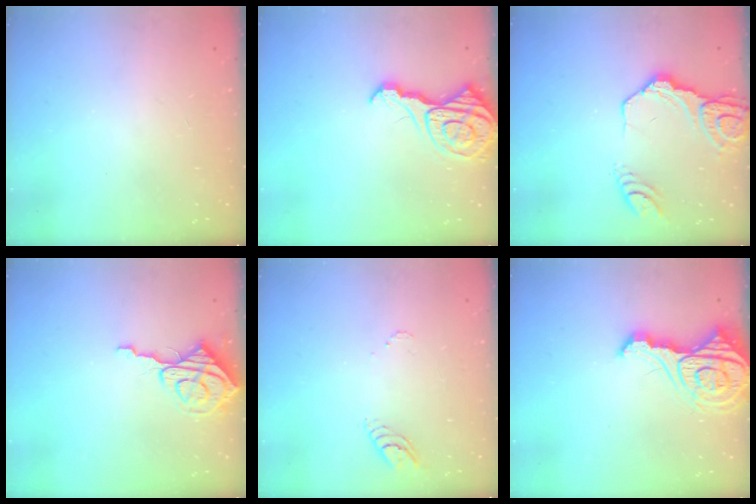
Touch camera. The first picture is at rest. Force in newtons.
{"total": 12.9, "press": 12.8, "slide": 1.4}
{"total": 15.1, "press": 15.0, "slide": 1.8}
{"total": 8.6, "press": 8.5, "slide": 0.7}
{"total": 3.5, "press": 3.5, "slide": 0.3}
{"total": 13.6, "press": 13.5, "slide": 1.3}